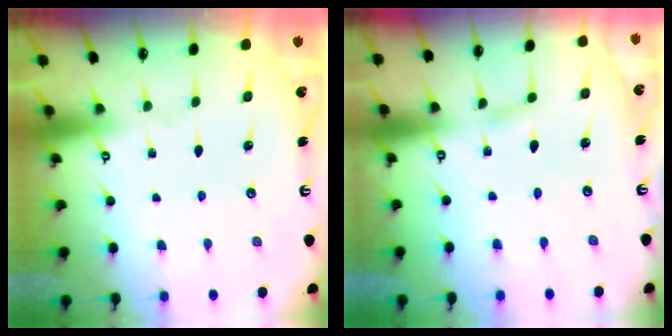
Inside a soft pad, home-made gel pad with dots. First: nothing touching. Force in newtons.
{"total": 1.6, "press": 1.6, "slide": 0.2}